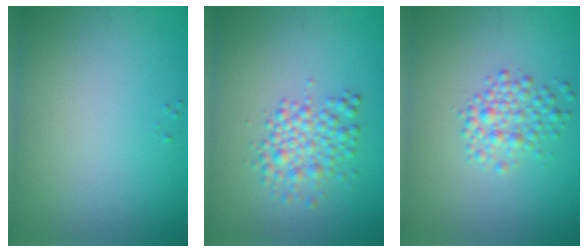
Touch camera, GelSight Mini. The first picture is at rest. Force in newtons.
{"total": 3.3, "press": 3.3, "slide": 0.1}
{"total": 2.6, "press": 2.6, "slide": 0.0}